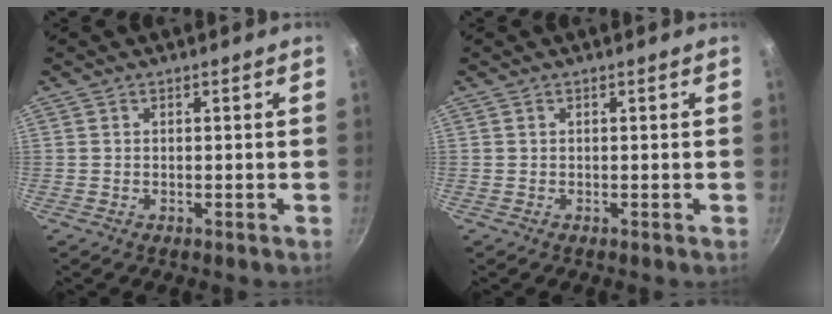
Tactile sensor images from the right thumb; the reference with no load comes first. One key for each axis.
{"total": 0.0}